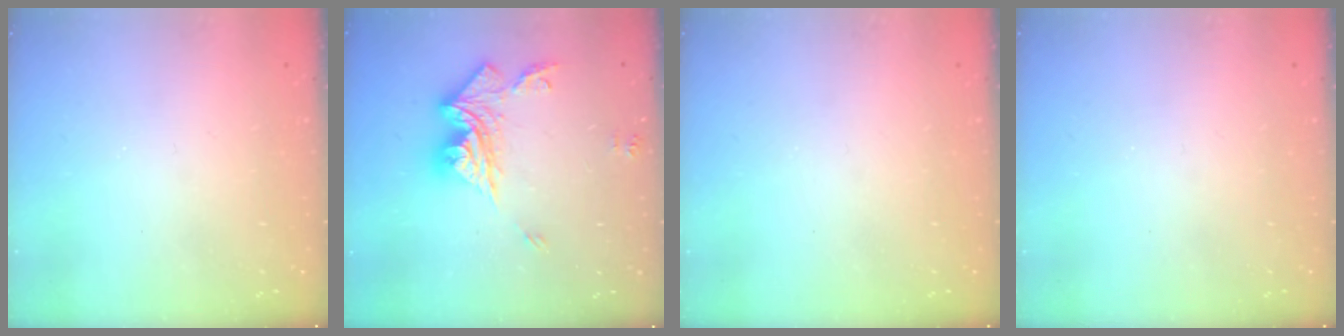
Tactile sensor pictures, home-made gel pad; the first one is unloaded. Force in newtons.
{"total": 13.7, "press": 13.6, "slide": 1.5}
{"total": 0.0}
{"total": 0.0}